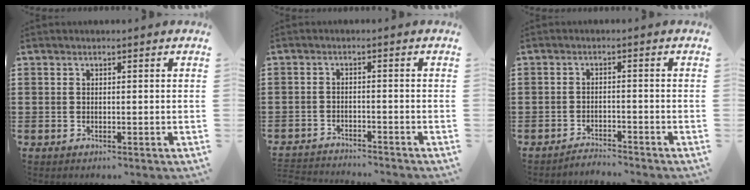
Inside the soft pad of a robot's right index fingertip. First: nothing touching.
{"total": 2.4, "force": [-2.4, -0.1, -0.2], "torque": [-0.003, 0.000, -0.053]}
{"total": 2.2, "force": [-2.2, -0.1, -0.1], "torque": [-0.005, 0.003, -0.047]}